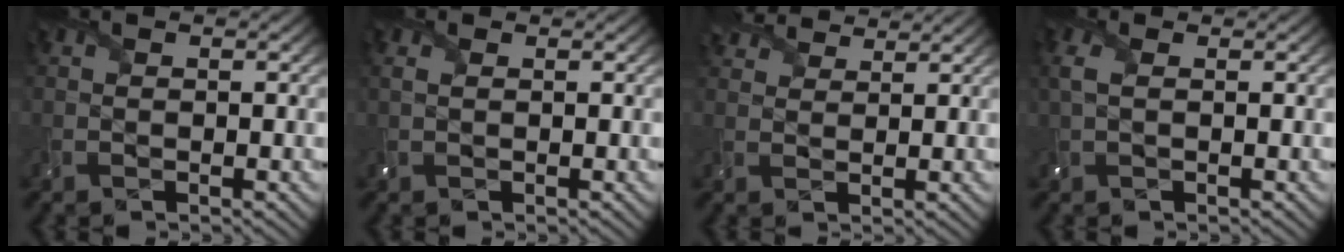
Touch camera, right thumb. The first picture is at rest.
{"total": 1.3, "force": [0.5, 0.8, 0.9], "torque": [-0.028, 0.001, 0.009]}
{"total": 3.9, "force": [3.5, 1.2, 1.2], "torque": [-0.033, 0.008, 0.066]}
{"total": 2.0, "force": [0.6, 0.9, 1.7], "torque": [-0.053, 0.005, 0.010]}